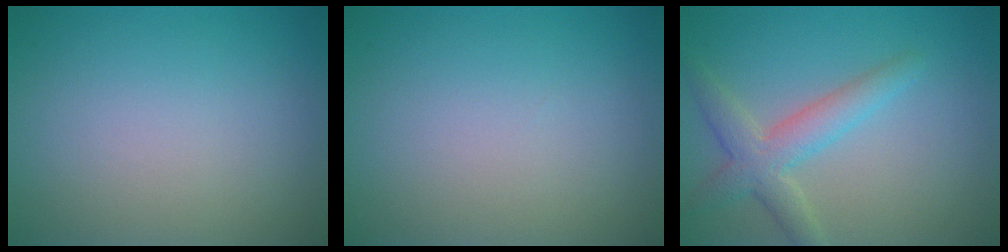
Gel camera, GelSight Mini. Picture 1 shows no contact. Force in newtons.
{"total": 0.0}
{"total": 3.8, "press": 3.8, "slide": 0.3}